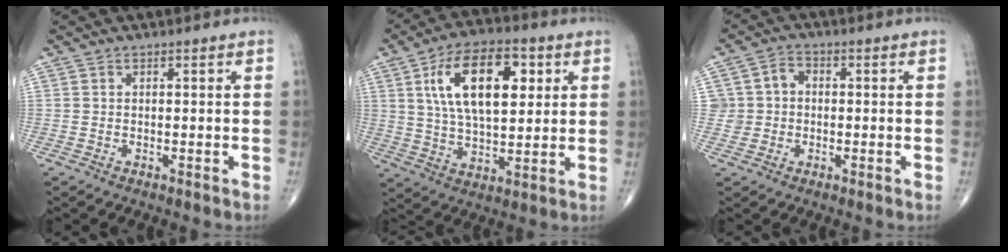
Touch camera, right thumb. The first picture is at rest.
{"total": 16.8, "force": [5.1, 8.4, 13.7], "torque": [-0.210, -0.004, 0.089]}
{"total": 5.1, "force": [-0.1, 4.8, 1.6], "torque": [-0.007, 0.018, -0.007]}